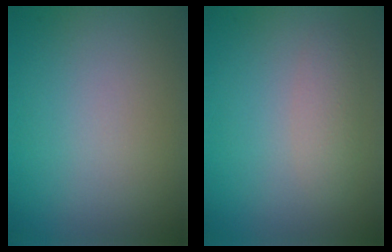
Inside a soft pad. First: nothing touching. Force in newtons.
{"total": 1.7, "press": 1.7, "slide": 0.1}